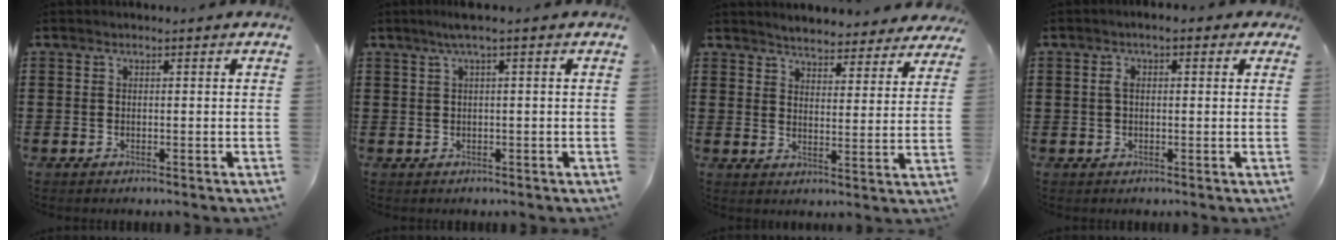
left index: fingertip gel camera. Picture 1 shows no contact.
{"total": 1.9, "force": [0.4, -0.3, 1.9], "torque": [-0.033, -0.003, 0.008]}
{"total": 4.1, "force": [4.1, 0.1, 0.3], "torque": [-0.026, -0.023, 0.071]}
{"total": 2.7, "force": [0.3, 1.2, 2.4], "torque": [-0.050, 0.009, 0.002]}